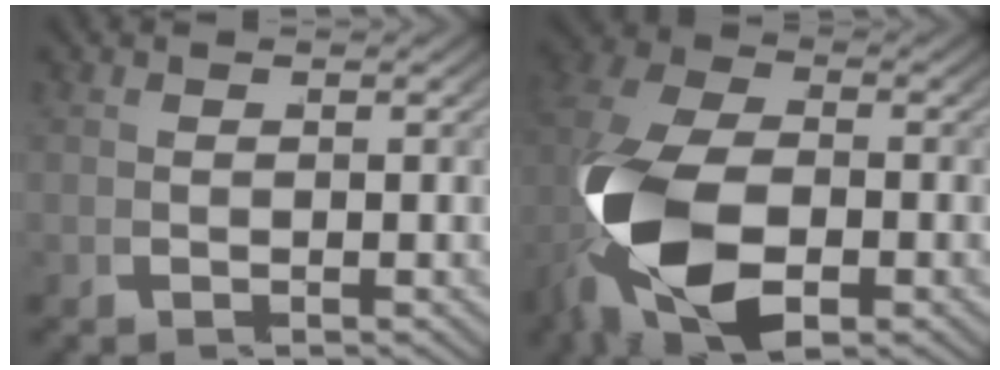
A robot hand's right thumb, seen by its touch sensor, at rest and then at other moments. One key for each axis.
{"total": 13.2, "fx": -2.5, "fy": 8.2, "fz": 10.0, "tx": -0.241, "ty": -0.042, "tz": -0.020}